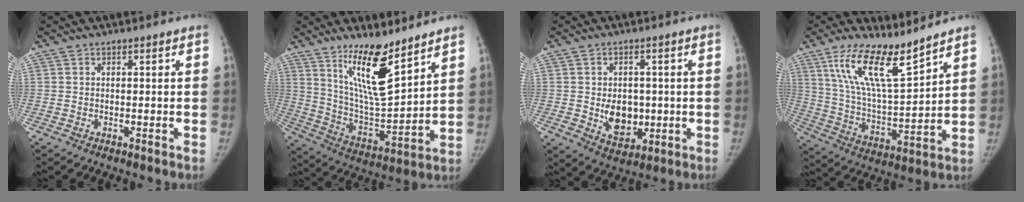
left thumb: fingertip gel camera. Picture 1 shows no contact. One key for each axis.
{"total": 15.8, "fx": 10.6, "fy": 3.9, "fz": 11.1, "tx": -0.169, "ty": -0.083, "tz": 0.203}
{"total": 8.4, "fx": -0.6, "fy": 6.2, "fz": 5.7, "tx": -0.054, "ty": -0.006, "tz": 0.008}
{"total": 15.4, "fx": 10.7, "fy": 3.6, "fz": 10.4, "tx": -0.175, "ty": -0.064, "tz": 0.213}